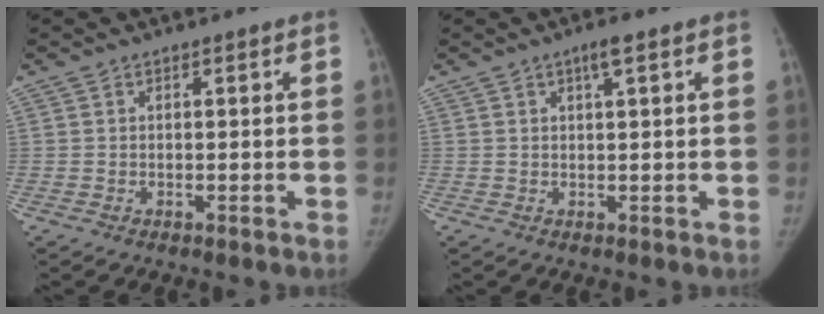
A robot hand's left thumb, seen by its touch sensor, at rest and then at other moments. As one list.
[{"total": 2.5, "force": [1.3, 0.4, 2.1], "torque": [-0.037, 0.000, 0.022]}]